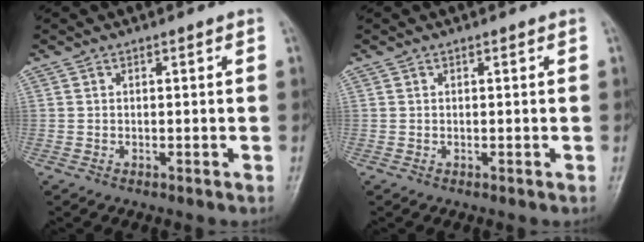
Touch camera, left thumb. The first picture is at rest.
{"total": 0.0}